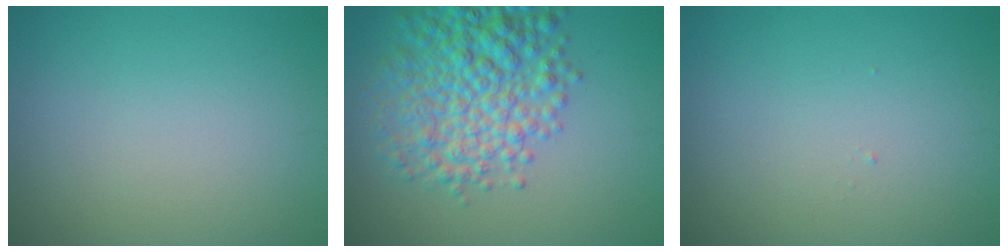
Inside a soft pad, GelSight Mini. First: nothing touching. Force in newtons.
{"total": 7.5, "press": 7.5, "slide": 0.2}
{"total": 0.0}